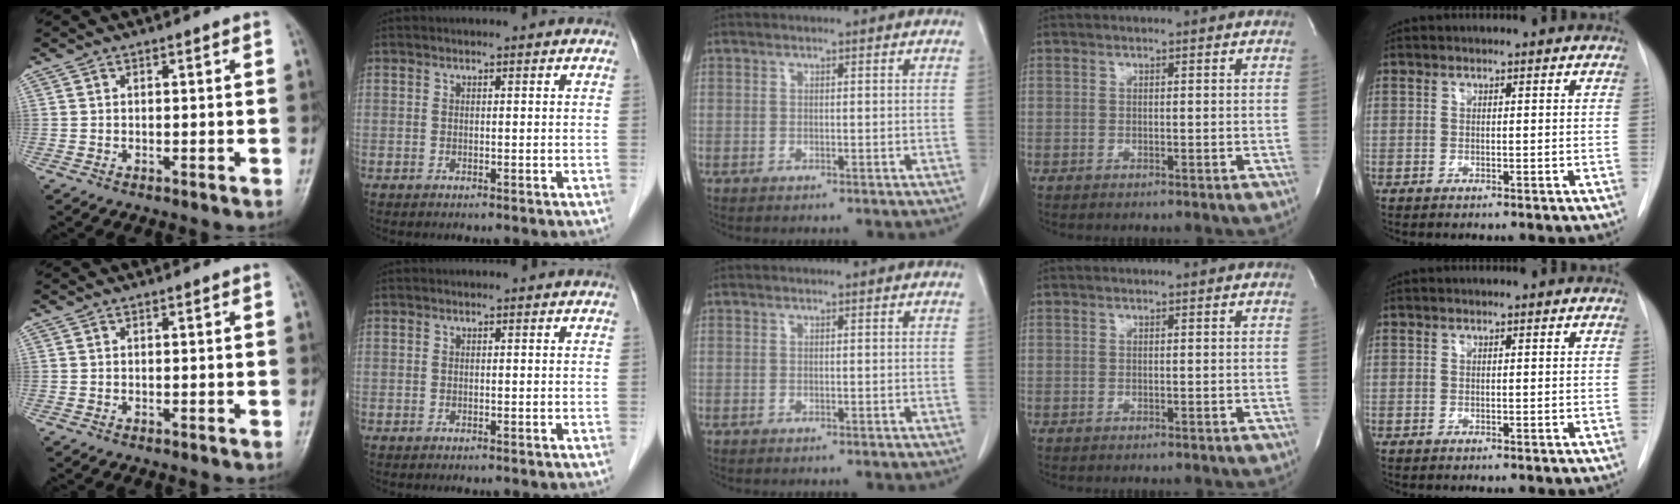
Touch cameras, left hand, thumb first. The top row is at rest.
{}